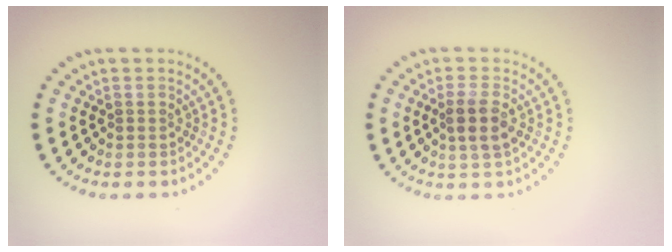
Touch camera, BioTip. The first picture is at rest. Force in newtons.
{"total": 2.4, "press": 2.2, "slide": 1.0}